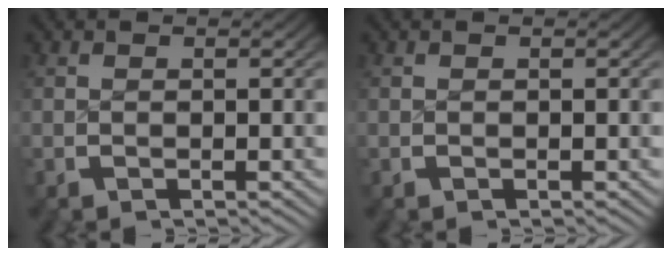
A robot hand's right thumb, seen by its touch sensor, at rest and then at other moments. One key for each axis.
{"total": 0.0}